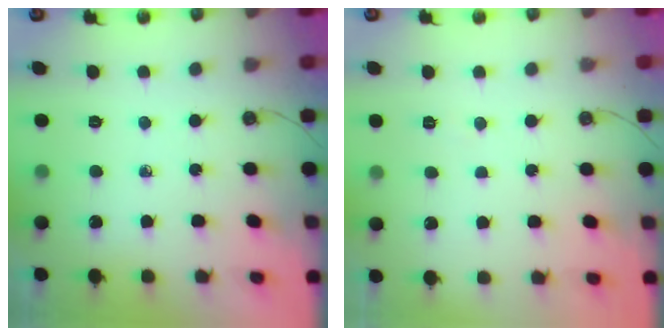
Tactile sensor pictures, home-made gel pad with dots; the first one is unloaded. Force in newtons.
{"total": 17.6, "press": 5.1, "slide": 16.9}